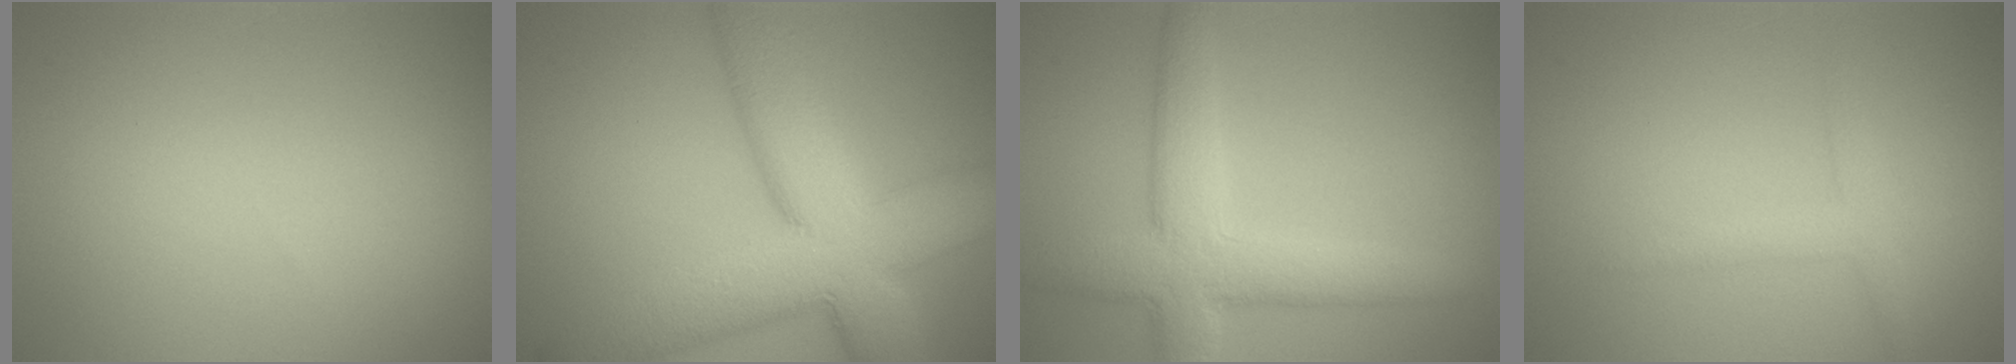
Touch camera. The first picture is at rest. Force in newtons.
{"total": 11.8, "press": 11.8, "slide": 0.7}
{"total": 6.1, "press": 6.1, "slide": 0.4}
{"total": 2.0, "press": 2.0, "slide": 0.1}